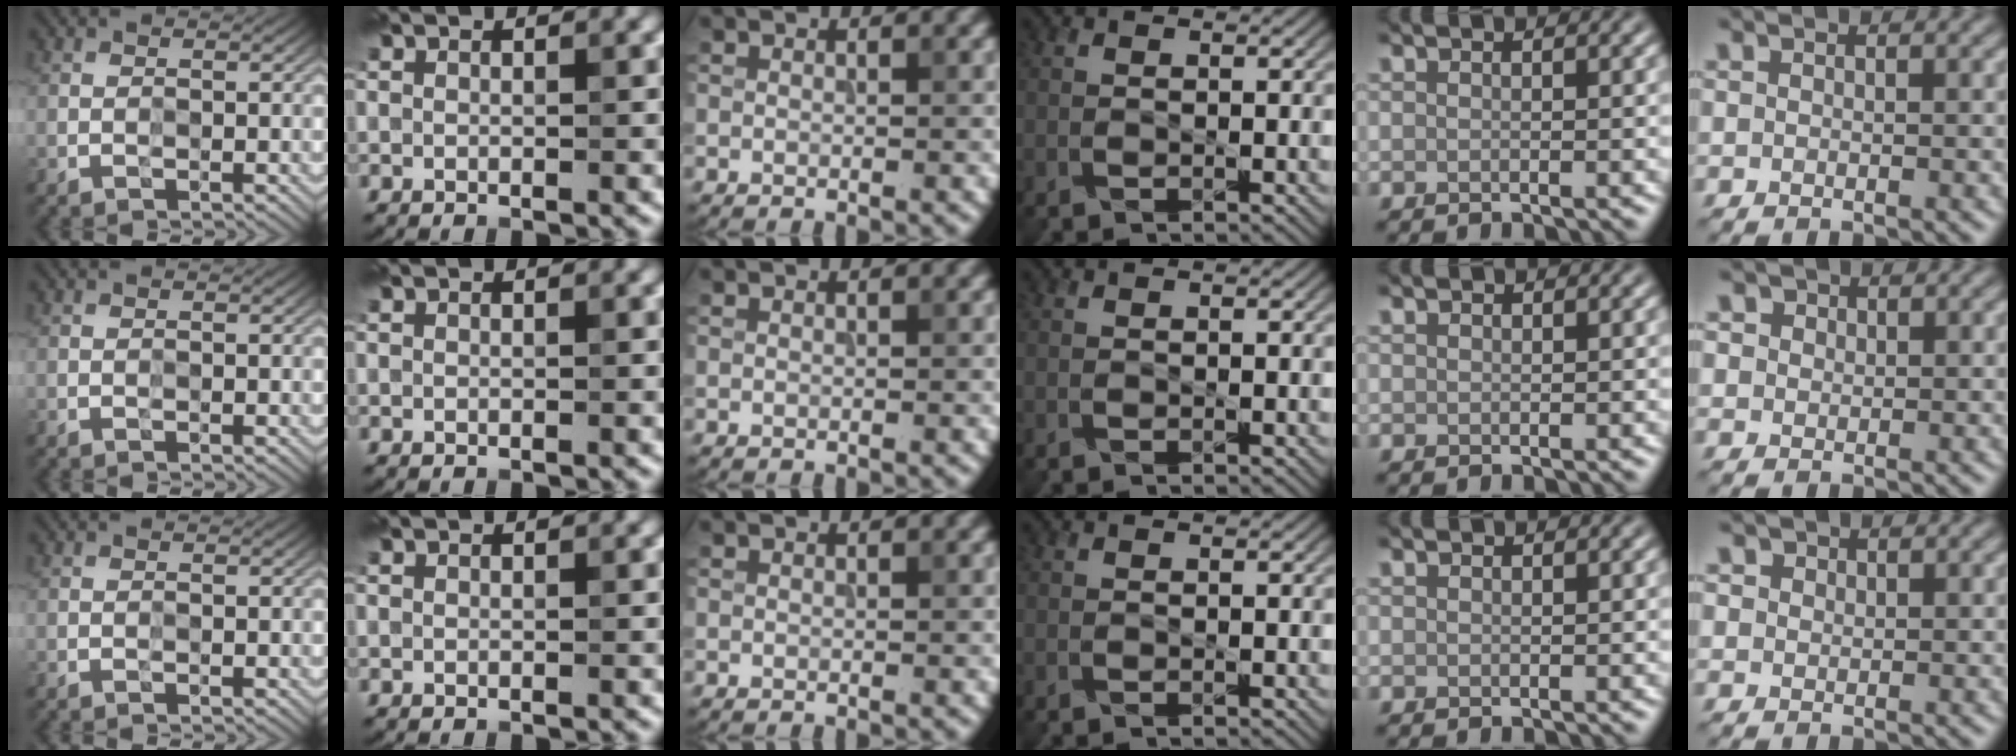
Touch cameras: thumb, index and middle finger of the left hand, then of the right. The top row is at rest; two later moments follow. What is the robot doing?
{"motion": "press", "object": "button"}